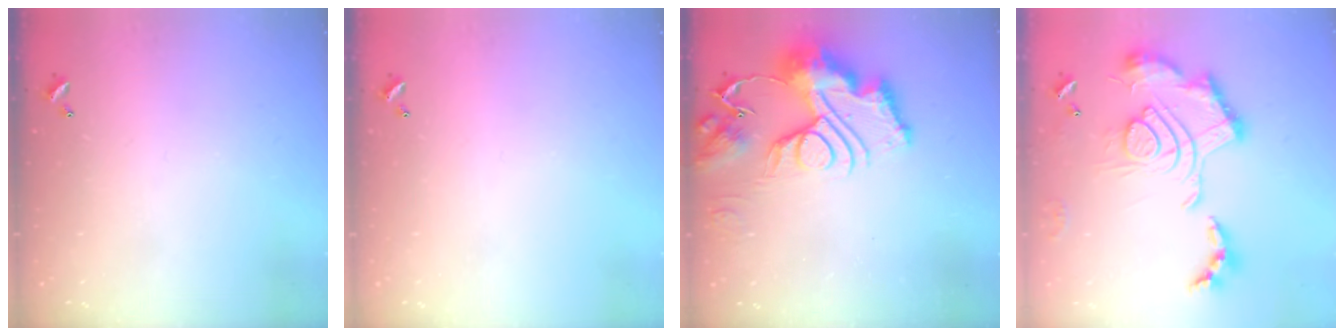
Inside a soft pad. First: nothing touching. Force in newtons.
{"total": 0.0}
{"total": 17.9, "press": 17.8, "slide": 1.9}
{"total": 2.5, "press": 1.9, "slide": 1.7}